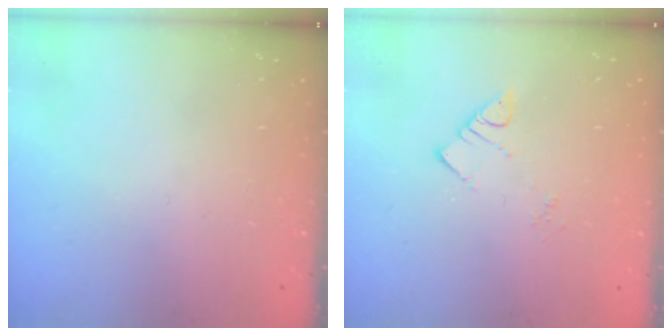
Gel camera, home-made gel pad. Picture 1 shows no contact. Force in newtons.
{"total": 3.2, "press": 3.2, "slide": 0.2}